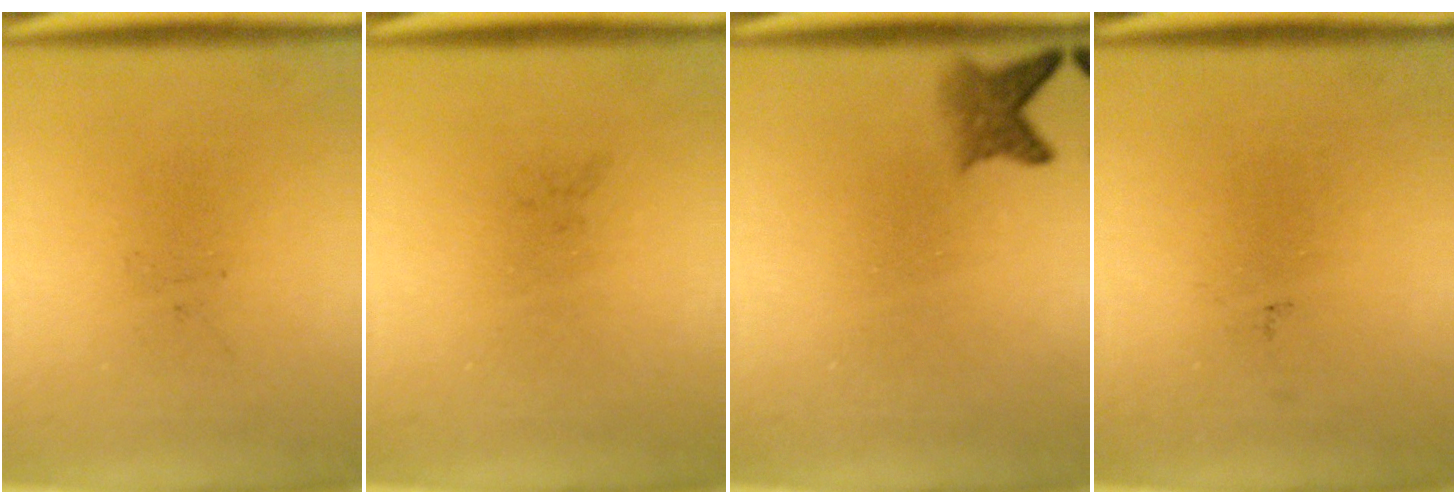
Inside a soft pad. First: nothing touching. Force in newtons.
{"total": 0.0}
{"total": 2.9}
{"total": 0.0}